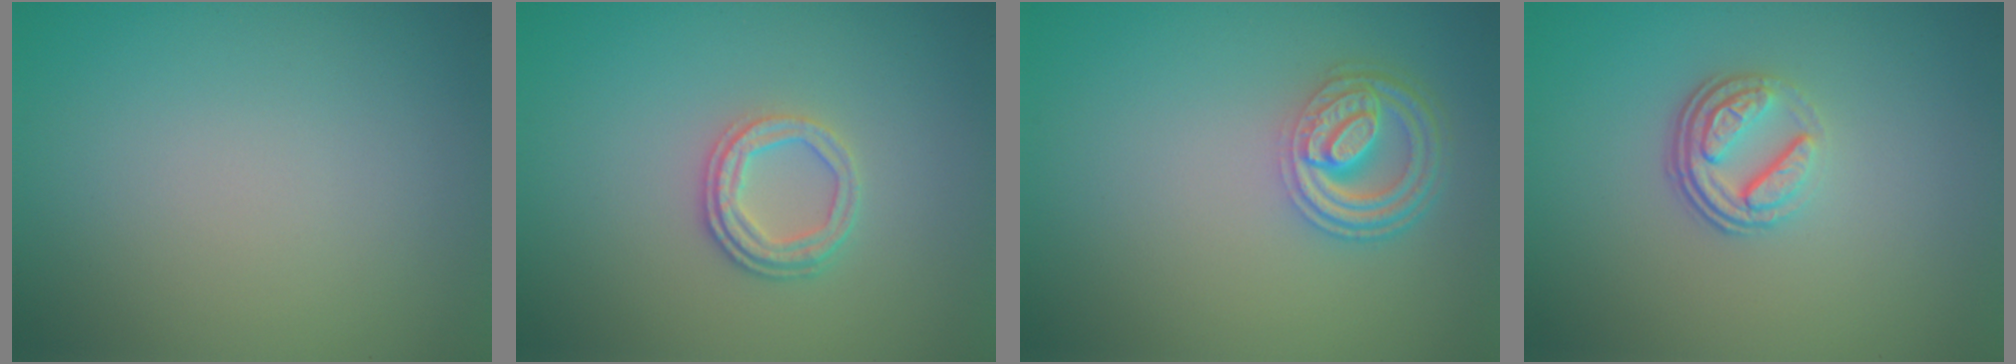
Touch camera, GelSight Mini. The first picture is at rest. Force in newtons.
{"total": 2.6, "press": 2.3, "slide": 1.1}
{"total": 4.5, "press": 3.5, "slide": 2.7}
{"total": 3.7, "press": 2.6, "slide": 2.6}